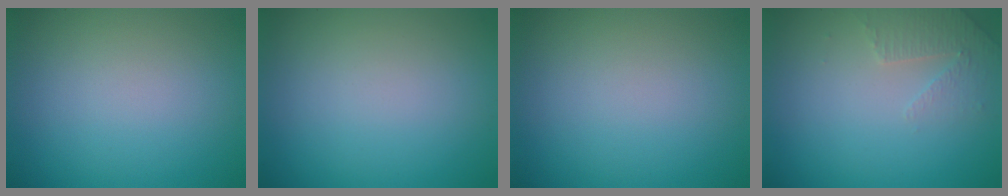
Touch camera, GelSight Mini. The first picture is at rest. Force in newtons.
{"total": 0.0}
{"total": 0.0}
{"total": 1.9, "press": 1.8, "slide": 0.5}